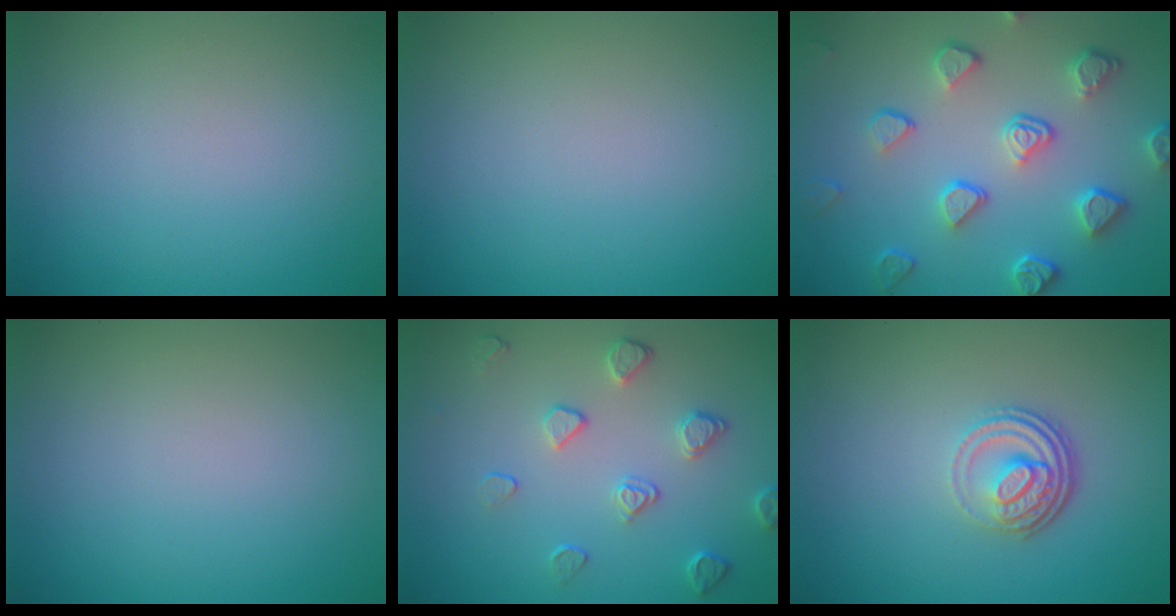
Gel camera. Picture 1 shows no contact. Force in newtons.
{"total": 0.0}
{"total": 5.1, "press": 4.2, "slide": 2.9}
{"total": 0.0}
{"total": 2.4, "press": 1.9, "slide": 1.4}
{"total": 3.8, "press": 2.7, "slide": 2.7}